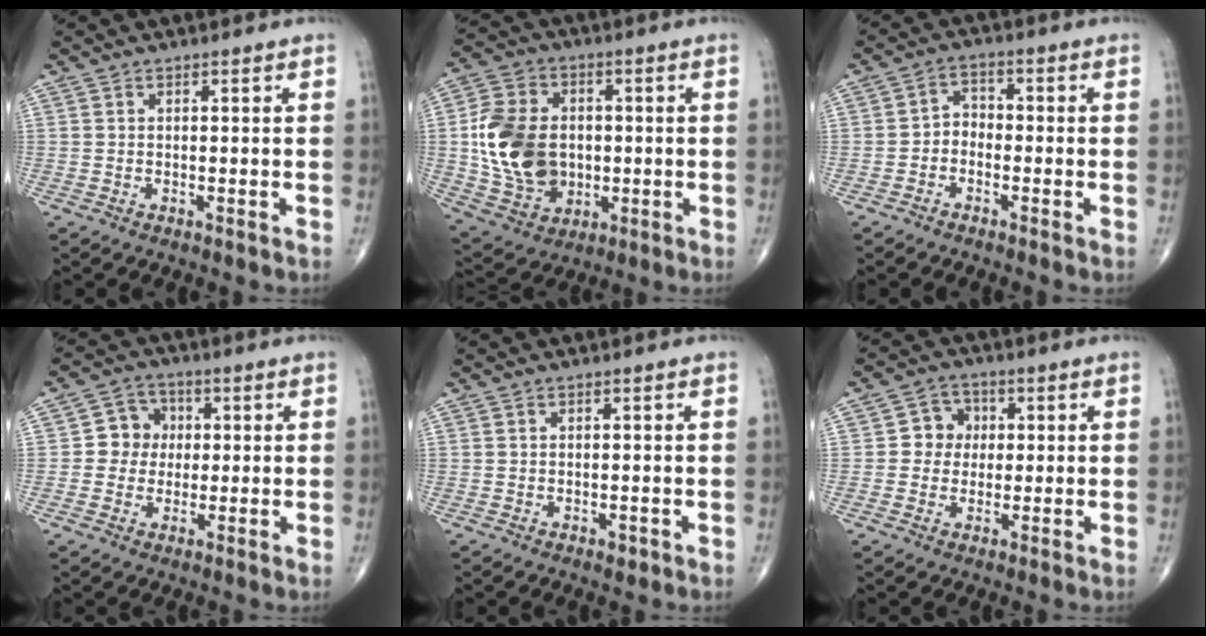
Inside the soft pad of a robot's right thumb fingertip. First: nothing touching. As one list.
[{"total": 16.2, "force": [0.0, 12.3, 10.5], "torque": [-0.175, 0.005, 0.010]}, {"total": 3.2, "force": [-1.4, 2.4, 1.6], "torque": [-0.005, 0.019, -0.041]}, {"total": 6.3, "force": [0.4, 5.9, 2.2], "torque": [0.004, 0.011, -0.003]}, {"total": 1.0, "force": [-0.3, 0.7, 0.7], "torque": [-0.007, -0.001, -0.003]}, {"total": 5.4, "force": [0.5, 5.0, 1.9], "torque": [0.006, 0.009, 0.001]}]